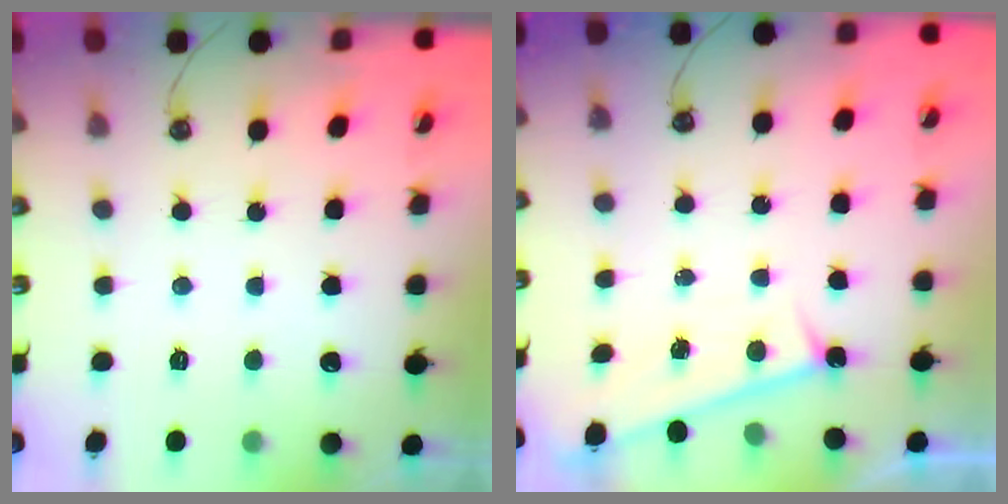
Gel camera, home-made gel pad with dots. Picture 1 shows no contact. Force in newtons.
{"total": 1.4, "press": 1.1, "slide": 0.7}